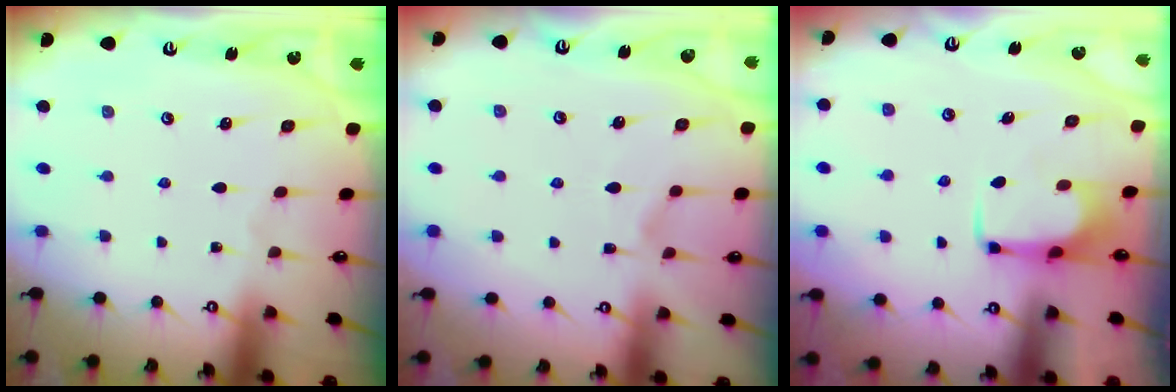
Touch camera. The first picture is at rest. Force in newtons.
{"total": 2.2, "press": 1.9, "slide": 1.1}
{"total": 2.1, "press": 2.1, "slide": 0.4}